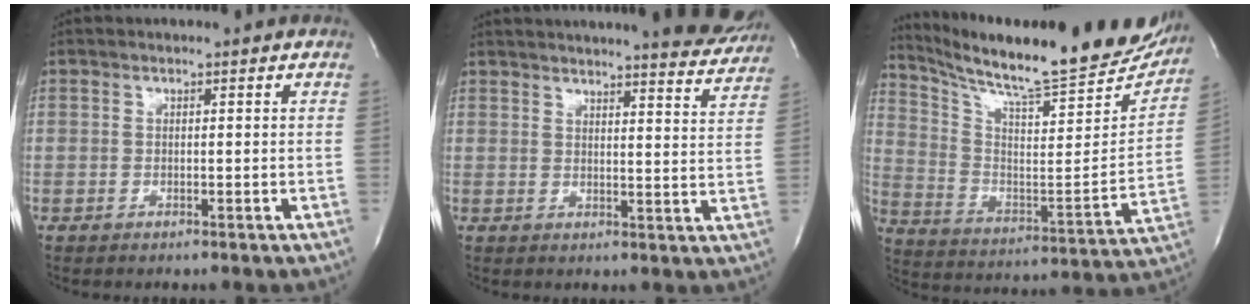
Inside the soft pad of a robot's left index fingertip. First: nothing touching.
{"total": 16.6, "force": [15.5, 1.7, 5.8], "torque": [-0.071, -0.032, 0.176]}
{"total": 28.0, "force": [24.7, 3.9, 12.5], "torque": [-0.210, -0.075, 0.345]}